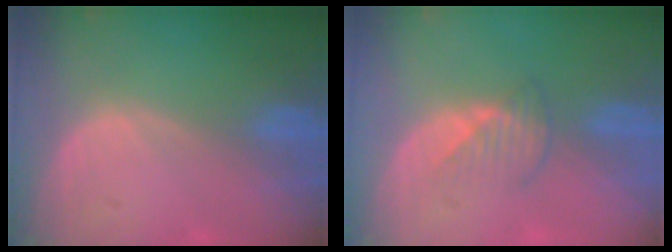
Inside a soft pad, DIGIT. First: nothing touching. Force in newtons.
{"total": 3.0, "press": 2.9, "slide": 0.7}